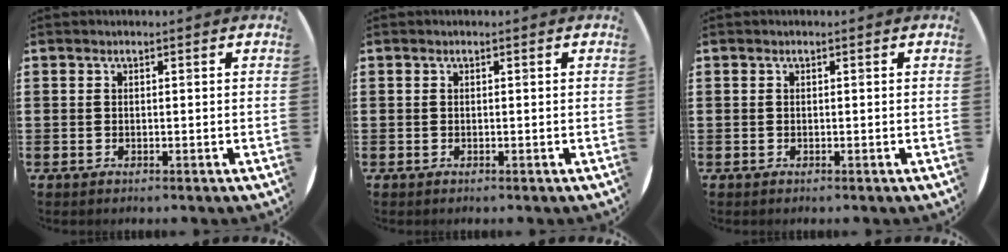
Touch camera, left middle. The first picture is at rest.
{"total": 0.0}
{"total": 0.0}